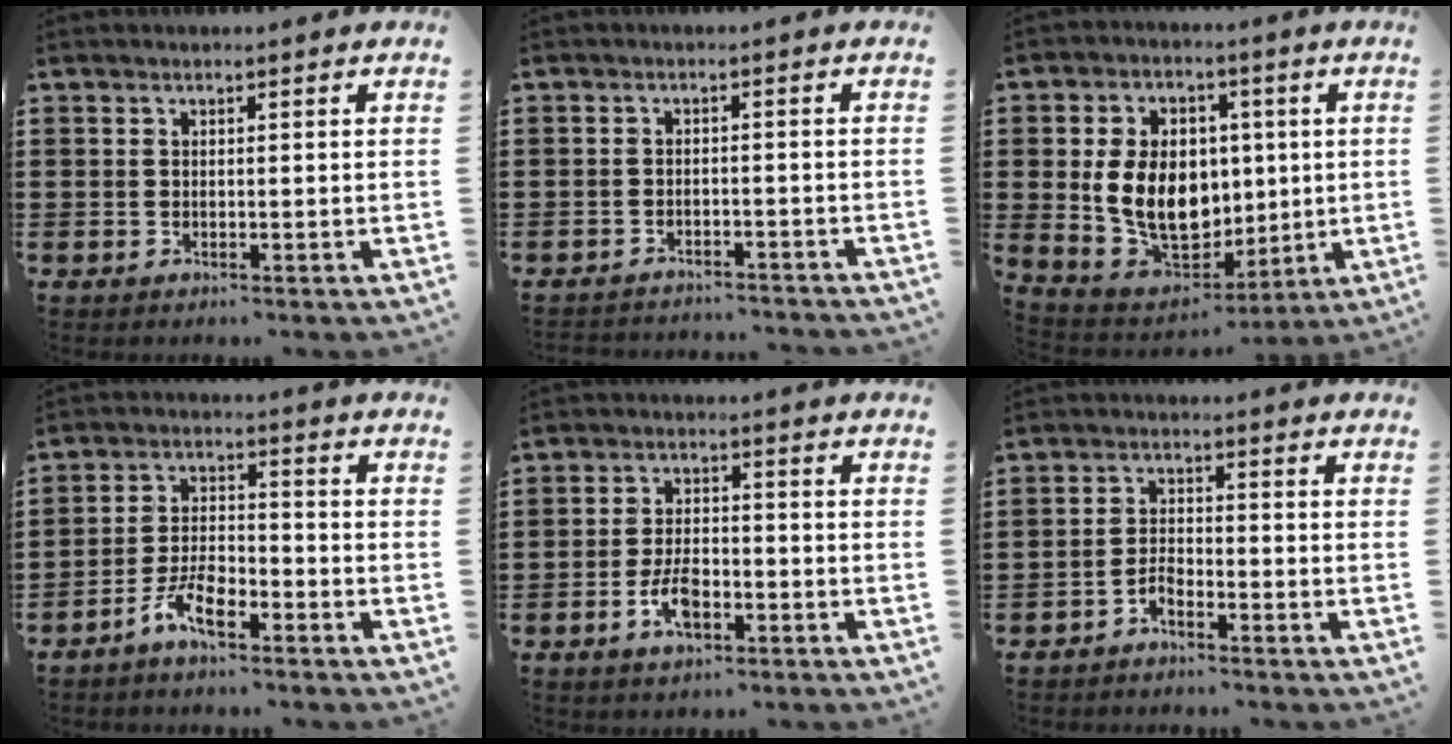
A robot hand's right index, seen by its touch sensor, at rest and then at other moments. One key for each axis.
{"total": 2.2, "fx": -2.2, "fy": 0.1, "fz": 0.0, "tx": -0.007, "ty": 0.000, "tz": -0.046}
{"total": 12.8, "fx": 1.0, "fy": 9.4, "fz": 8.7, "tx": -0.188, "ty": 0.009, "tz": 0.019}
{"total": 6.0, "fx": -4.1, "fy": 1.9, "fz": 3.9, "tx": -0.092, "ty": 0.002, "tz": -0.081}
{"total": 5.3, "fx": -2.2, "fy": 2.4, "fz": 4.2, "tx": -0.098, "ty": -0.002, "tz": -0.046}
{"total": 2.4, "fx": -2.2, "fy": 0.4, "fz": 0.9, "tx": -0.022, "ty": 0.005, "tz": -0.045}